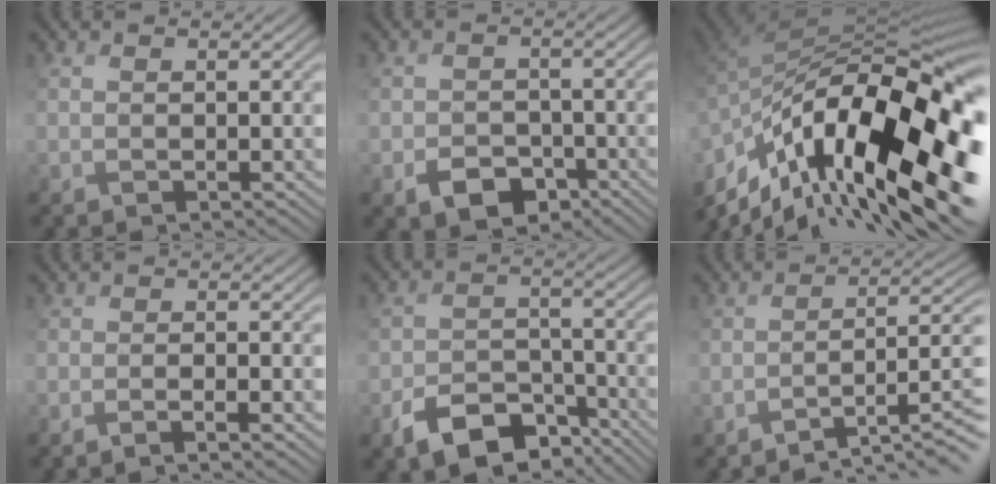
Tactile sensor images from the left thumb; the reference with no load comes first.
{"total": 3.8, "force": [-2.5, 2.7, 1.2], "torque": [-0.021, -0.006, -0.043]}
{"total": 18.4, "force": [-7.6, 8.4, 14.5], "torque": [-0.270, -0.012, -0.124]}
{"total": 2.7, "force": [-2.0, 0.3, 1.8], "torque": [-0.024, 0.009, -0.043]}
{"total": 8.0, "force": [-5.9, 4.1, 3.5], "torque": [-0.058, -0.011, -0.108]}
{"total": 8.1, "force": [-5.2, 2.0, 5.9], "torque": [-0.079, 0.008, -0.071]}